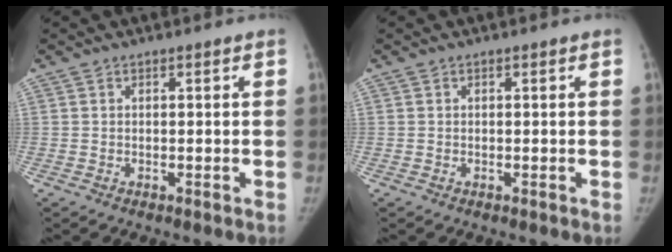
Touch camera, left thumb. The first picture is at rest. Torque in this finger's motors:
{"motor_torque": [0.04, 0.02, 0.12, -0.01, 0.00]}